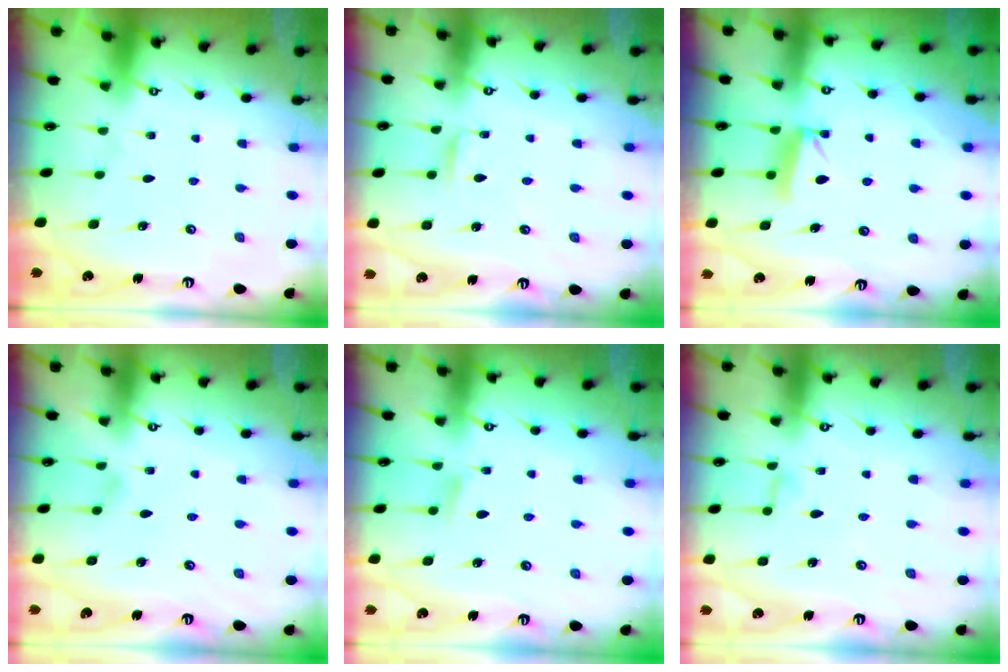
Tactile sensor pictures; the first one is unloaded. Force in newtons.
{"total": 3.2, "press": 3.2, "slide": 0.4}
{"total": 6.8, "press": 6.7, "slide": 0.9}
{"total": 3.8, "press": 3.8, "slide": 0.4}
{"total": 4.4, "press": 4.3, "slide": 0.6}
{"total": 3.9, "press": 3.9, "slide": 0.5}